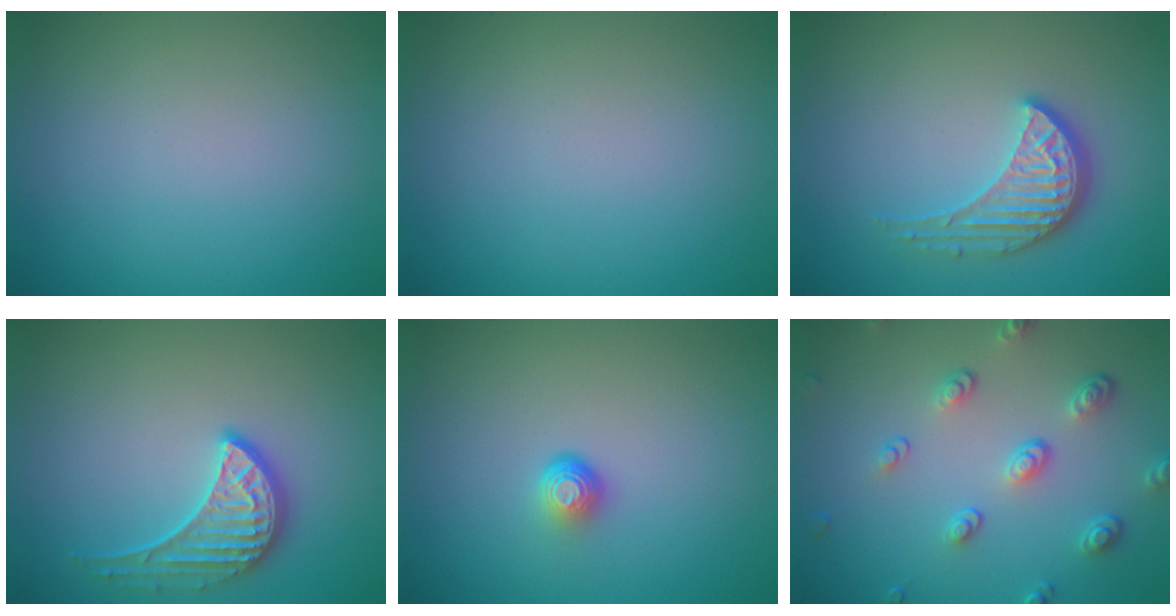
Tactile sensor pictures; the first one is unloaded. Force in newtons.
{"total": 0.0}
{"total": 3.8, "press": 3.1, "slide": 2.2}
{"total": 3.3, "press": 3.1, "slide": 1.2}
{"total": 1.8, "press": 1.1, "slide": 1.4}
{"total": 3.6, "press": 2.8, "slide": 2.3}